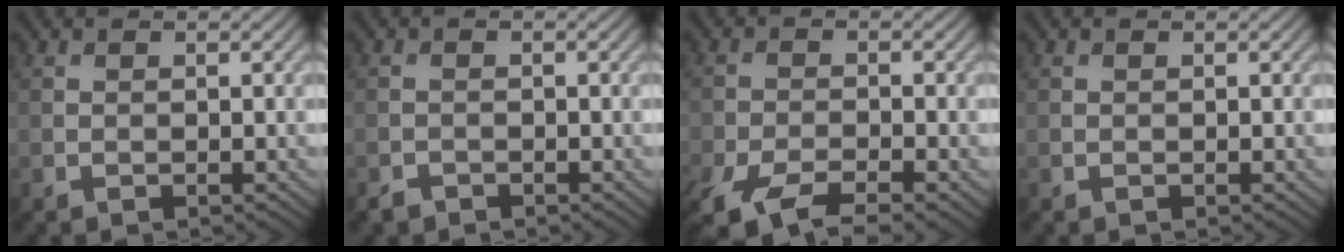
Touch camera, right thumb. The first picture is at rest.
{"total": 1.1, "force": [-1.0, 0.5, 0.1], "torque": [-0.003, -0.002, -0.021]}
{"total": 8.1, "force": [-5.5, 2.9, 5.2], "torque": [-0.105, -0.020, -0.103]}
{"total": 0.0}